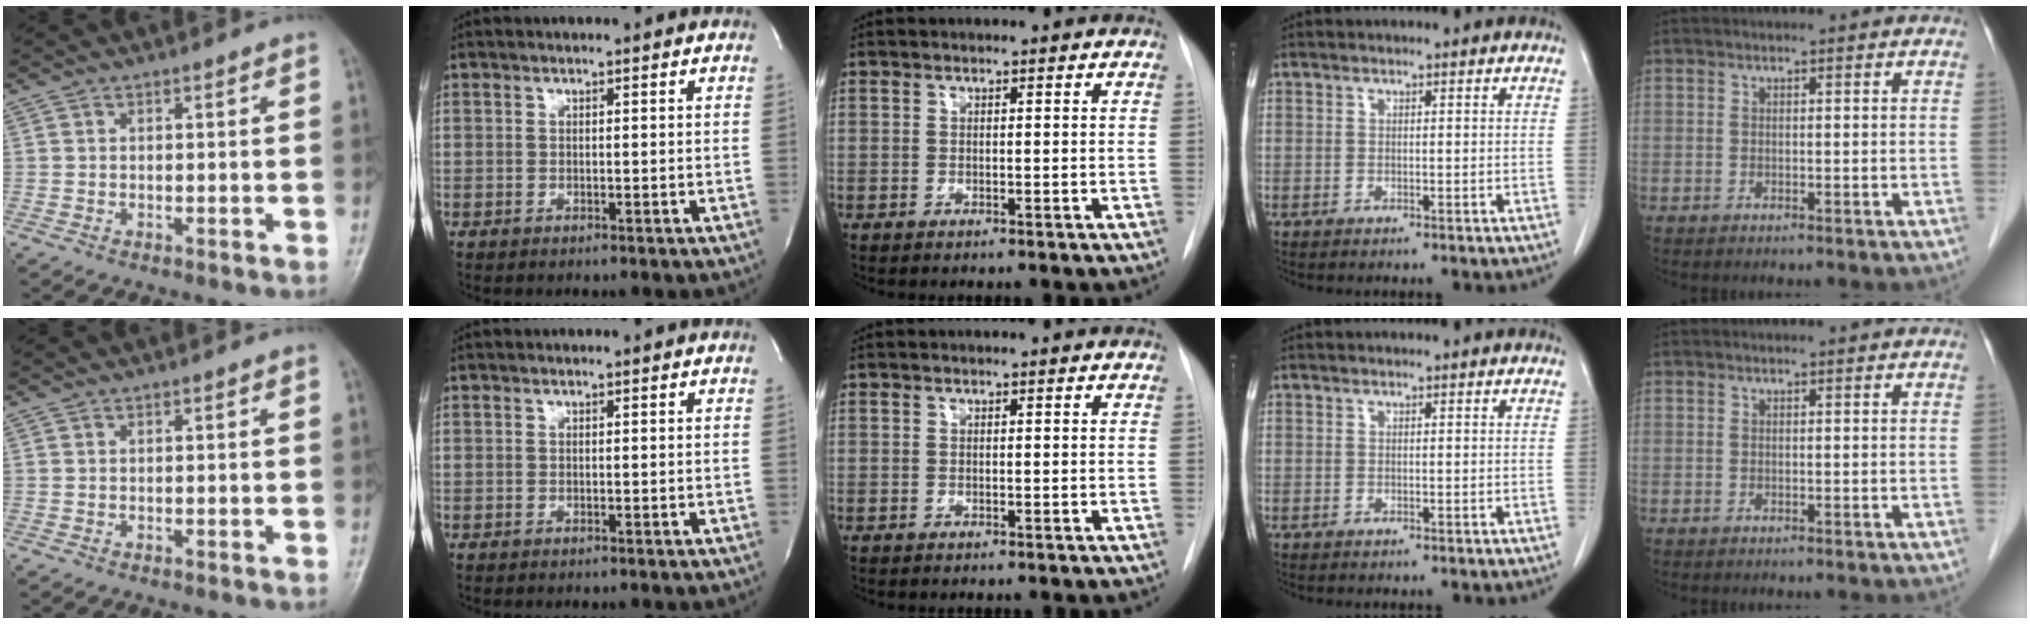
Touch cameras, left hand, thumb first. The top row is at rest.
{}